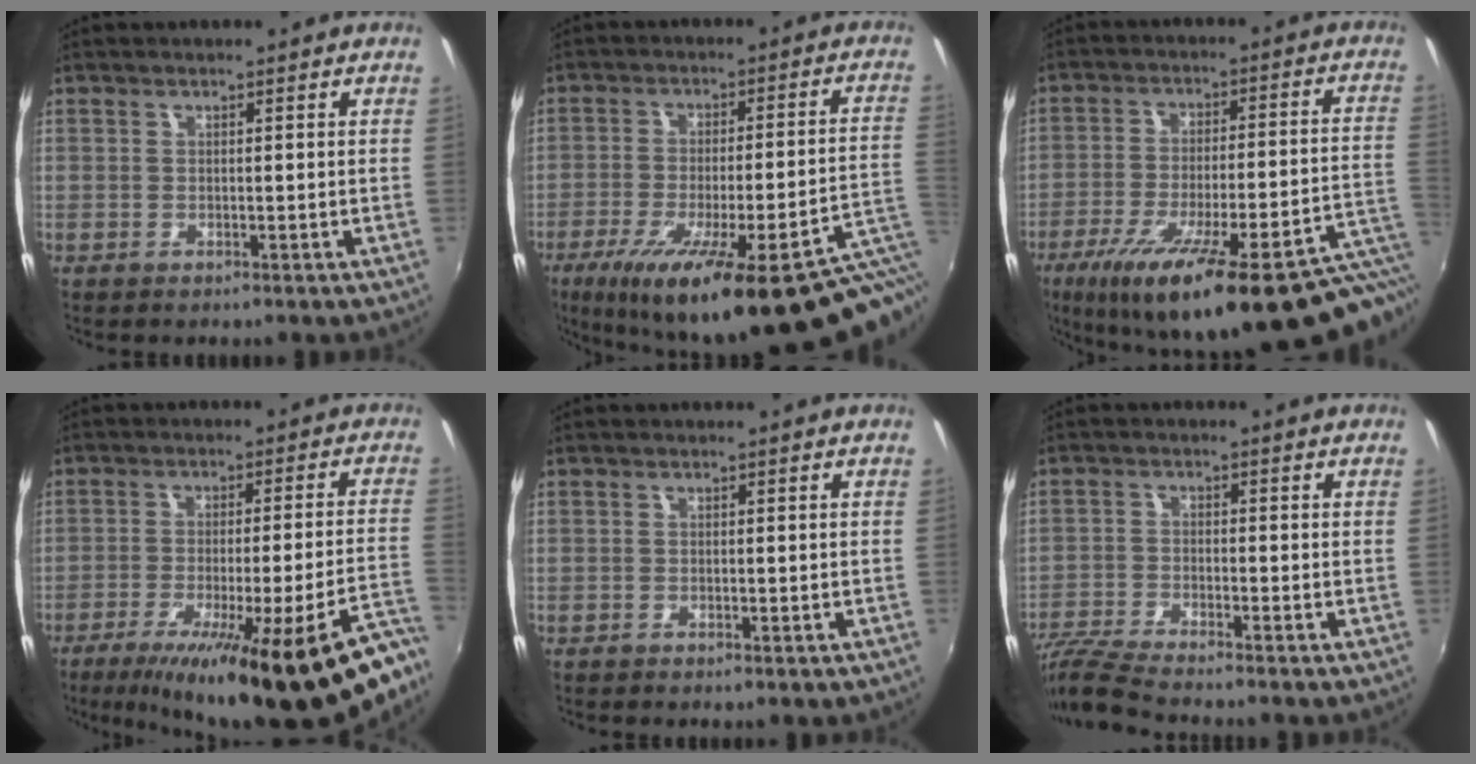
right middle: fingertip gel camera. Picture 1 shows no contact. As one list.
[{"total": 27.3, "force": [-16.0, 4.6, 21.7], "torque": [-0.312, -0.058, -0.212]}, {"total": 30.4, "force": [-19.2, 5.5, 22.9], "torque": [-0.326, -0.055, -0.263]}, {"total": 26.7, "force": [-19.3, 3.5, 18.1], "torque": [-0.262, -0.060, -0.268]}, {"total": 0.5, "force": [-0.3, 0.1, 0.4], "torque": [-0.007, -0.002, -0.005]}, {"total": 7.8, "force": [-7.3, -0.5, 2.9], "torque": [-0.083, -0.018, -0.146]}]